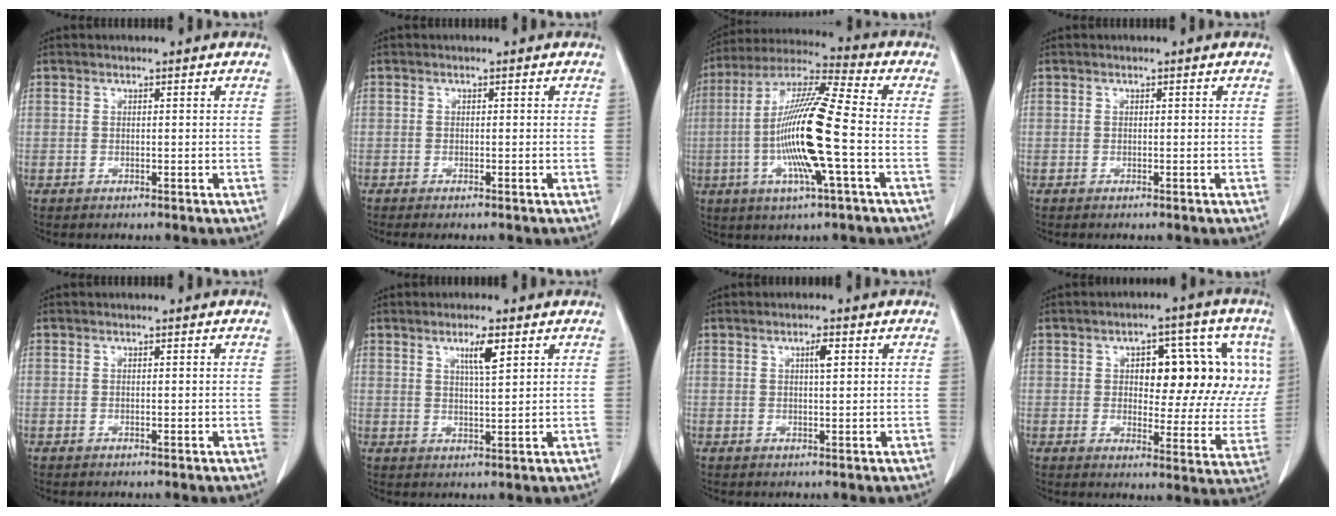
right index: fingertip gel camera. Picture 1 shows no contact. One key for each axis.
{"total": 1.4, "fx": -1.1, "fy": 0.1, "fz": 0.8, "tx": -0.012, "ty": -0.003, "tz": -0.014}
{"total": 15.2, "fx": -2.6, "fy": 0.3, "fz": 14.9, "tx": -0.292, "ty": -0.002, "tz": -0.057}
{"total": 0.0}
{"total": 0.0}
{"total": 4.0, "fx": 2.1, "fy": 0.2, "fz": 3.4, "tx": -0.059, "ty": -0.003, "tz": 0.037}
{"total": 1.9, "fx": 0.7, "fy": 0.3, "fz": 1.8, "tx": -0.032, "ty": 0.000, "tz": 0.012}
{"total": 15.1, "fx": 3.9, "fy": 7.0, "fz": 12.8, "tx": -0.153, "ty": 0.022, "tz": 0.053}